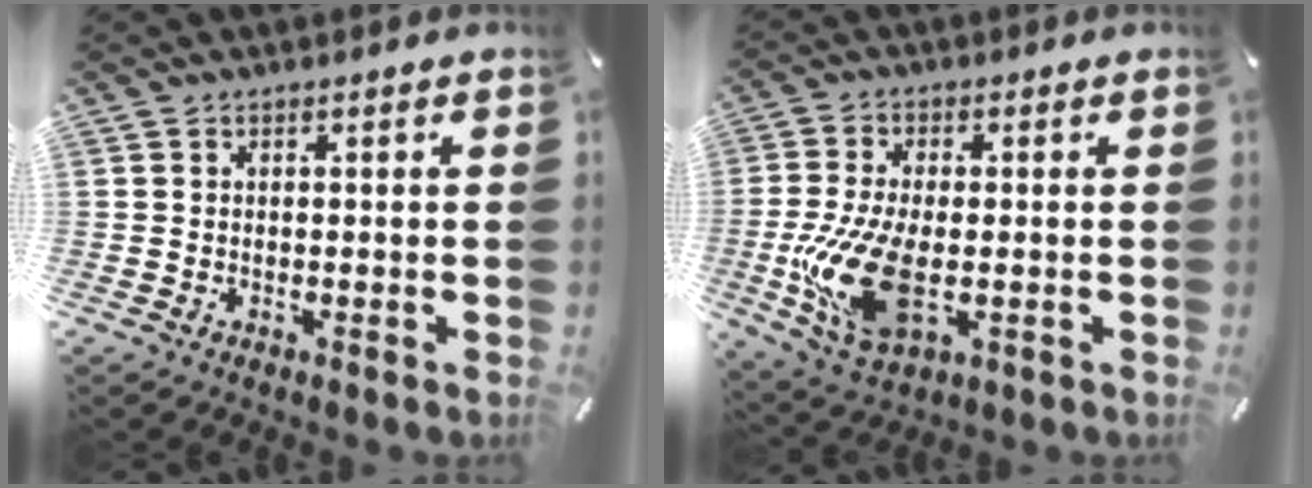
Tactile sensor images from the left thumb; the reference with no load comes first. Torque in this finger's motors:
{"motor_torque": [1.43, 2.71, 0.54, -0.13, 0.26]}